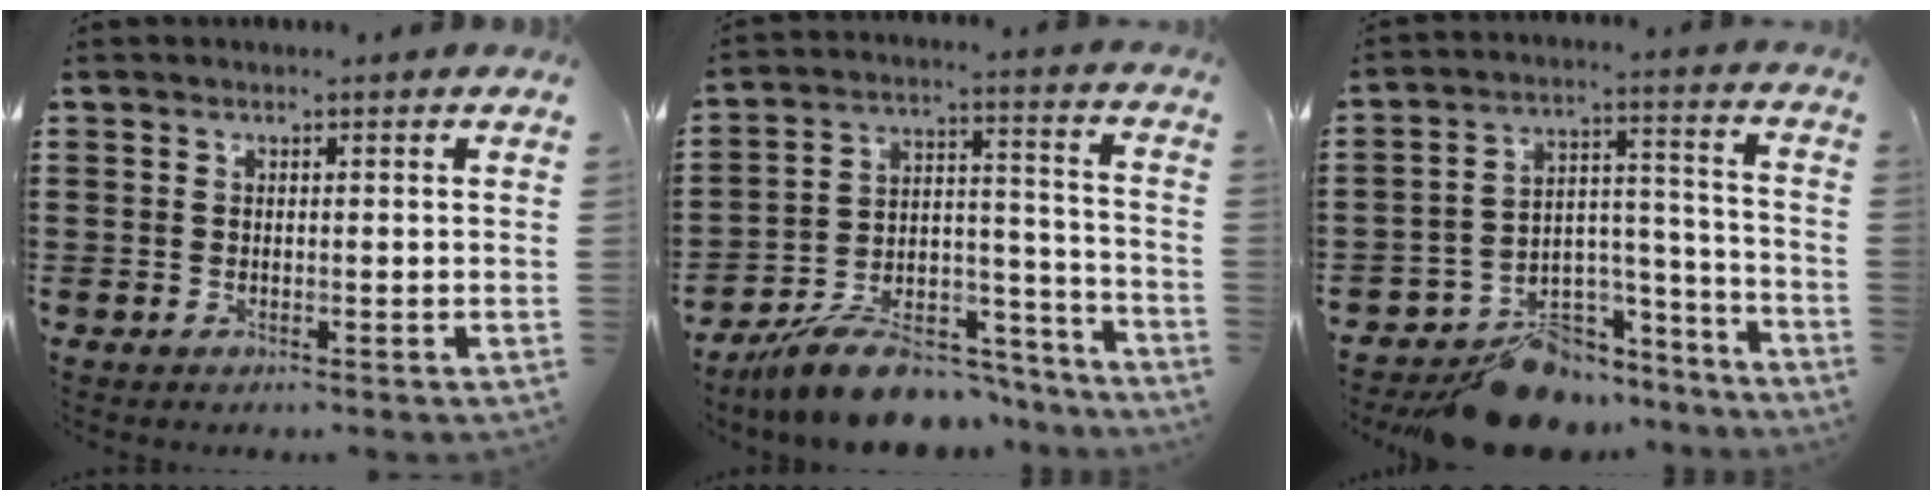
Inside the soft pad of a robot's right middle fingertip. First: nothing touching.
{"total": 11.0, "force": [-9.1, 4.0, 4.7], "torque": [-0.076, 0.045, -0.168]}
{"total": 10.3, "force": [-9.1, 4.3, 2.0], "torque": [-0.020, 0.044, -0.163]}